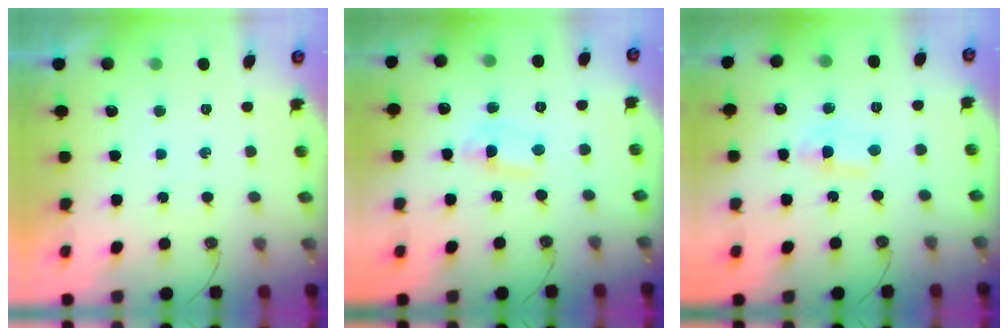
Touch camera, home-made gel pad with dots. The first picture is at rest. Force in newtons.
{"total": 1.8, "press": 1.8, "slide": 0.2}
{"total": 1.5, "press": 1.3, "slide": 0.7}